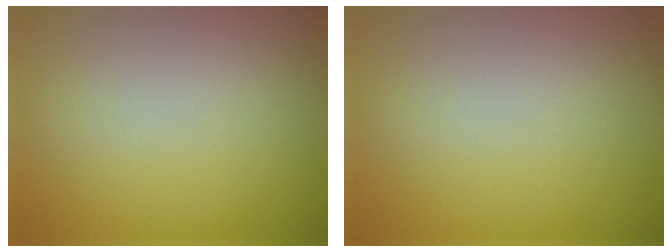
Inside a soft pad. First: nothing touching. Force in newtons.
{"total": 0.0}